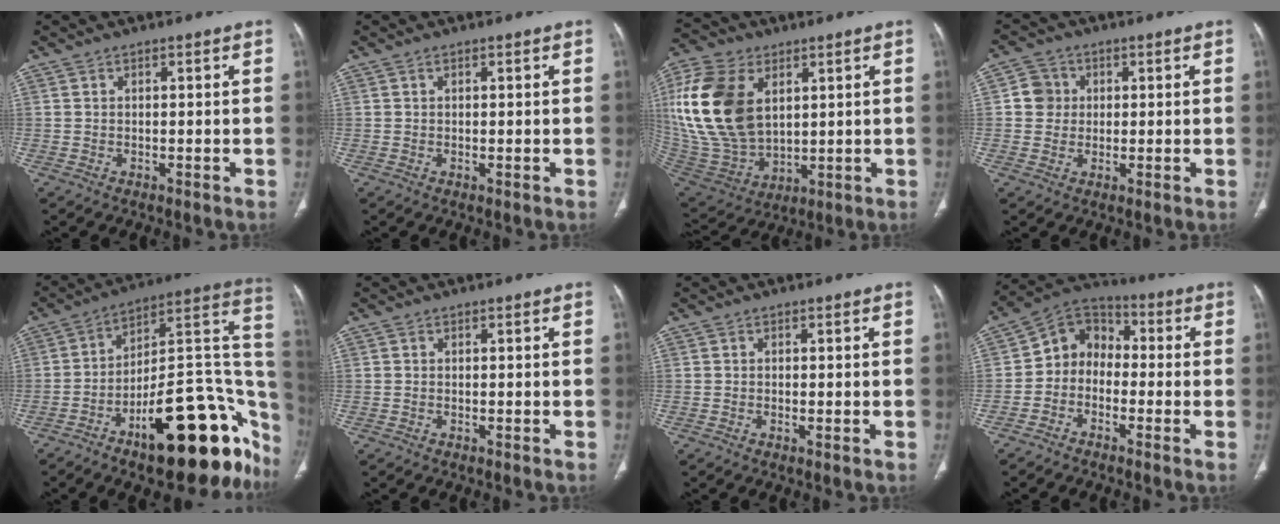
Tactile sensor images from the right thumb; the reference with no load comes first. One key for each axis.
{"total": 0.5, "fx": 0.2, "fy": 0.2, "fz": 0.4, "tx": -0.009, "ty": -0.001, "tz": 0.005}
{"total": 23.9, "fx": 6.1, "fy": 15.4, "fz": 17.3, "tx": -0.369, "ty": -0.024, "tz": 0.127}
{"total": 4.6, "fx": 0.6, "fy": 4.5, "fz": 1.1, "tx": 0.006, "ty": 0.005, "tz": 0.007}
{"total": 30.0, "fx": -13.9, "fy": 11.8, "fz": 23.9, "tx": -0.215, "ty": 0.101, "tz": -0.201}
{"total": 0.0}
{"total": 0.7, "fx": -0.1, "fy": 0.3, "fz": 0.7, "tx": -0.014, "ty": -0.003, "tz": -0.003}
{"total": 8.7, "fx": -1.5, "fy": 7.3, "fz": 4.5, "tx": -0.044, "ty": 0.045, "tz": -0.049}